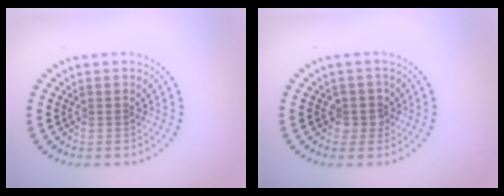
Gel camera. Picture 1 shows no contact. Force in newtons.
{"total": 1.6, "press": 1.4, "slide": 0.6}